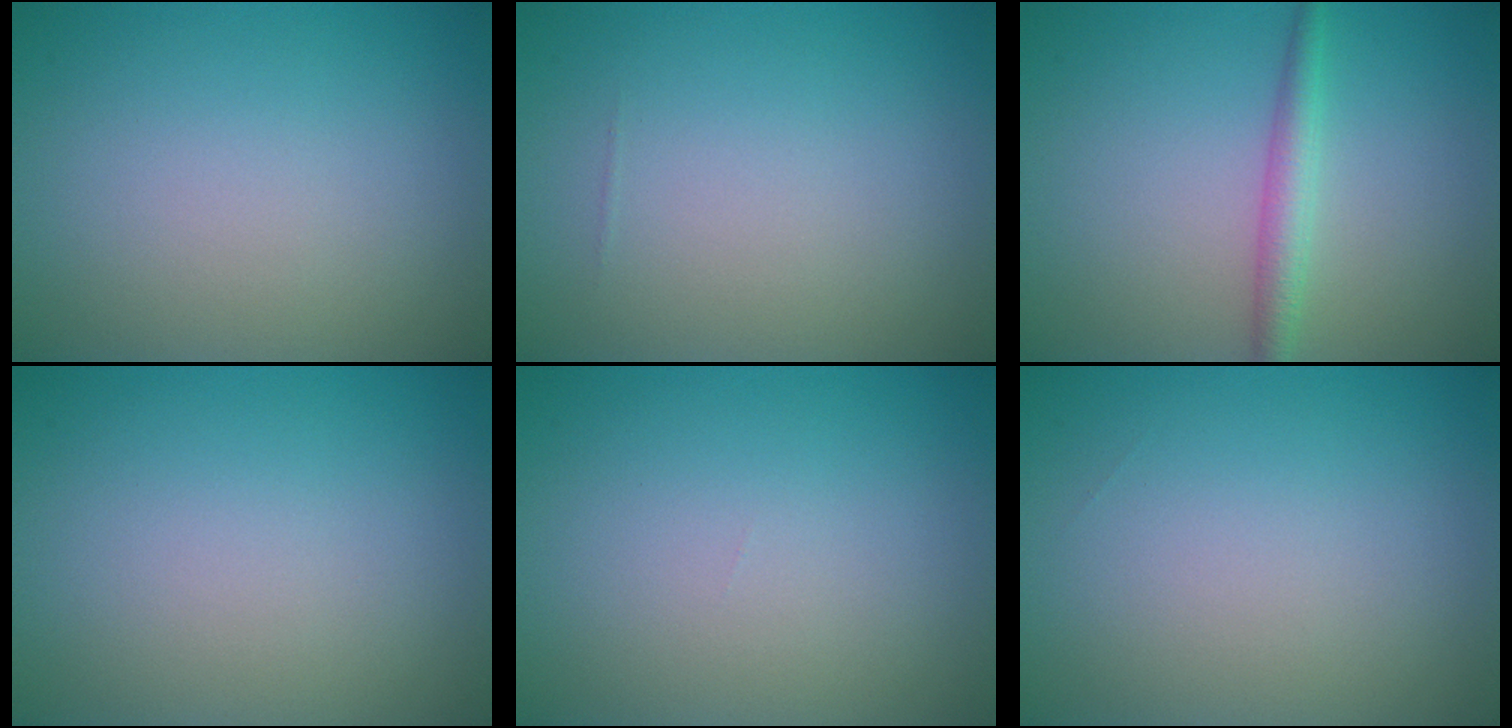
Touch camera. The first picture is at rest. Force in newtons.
{"total": 0.0}
{"total": 2.3, "press": 2.3, "slide": 0.1}
{"total": 0.0}
{"total": 0.0}
{"total": 0.0}